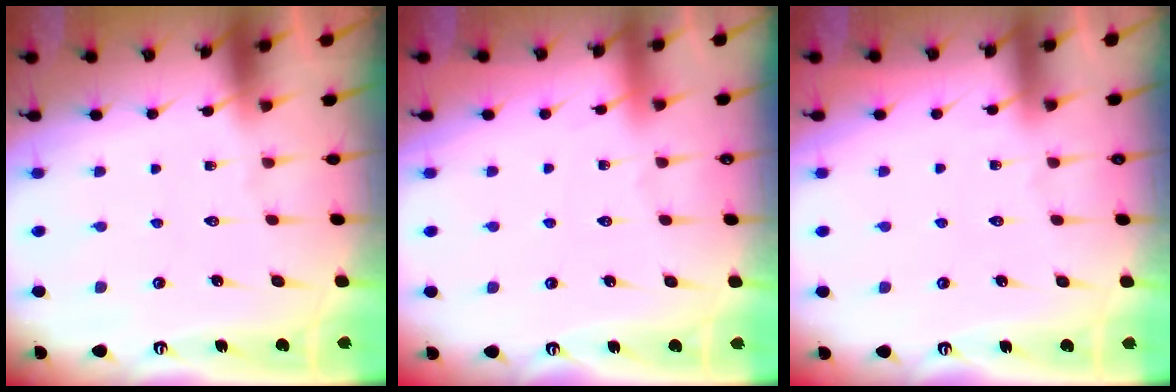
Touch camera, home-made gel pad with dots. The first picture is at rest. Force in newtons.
{"total": 2.1, "press": 2.1, "slide": 0.3}
{"total": 3.2, "press": 3.2, "slide": 0.4}